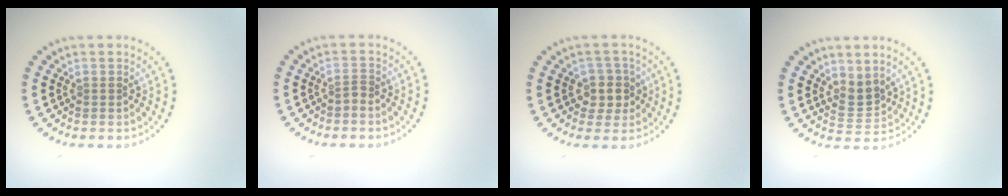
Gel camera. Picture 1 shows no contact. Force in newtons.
{"total": 0.5, "press": 0.2, "slide": 0.5}
{"total": 2.5, "press": 2.2, "slide": 1.2}
{"total": 2.3, "press": 1.6, "slide": 1.6}